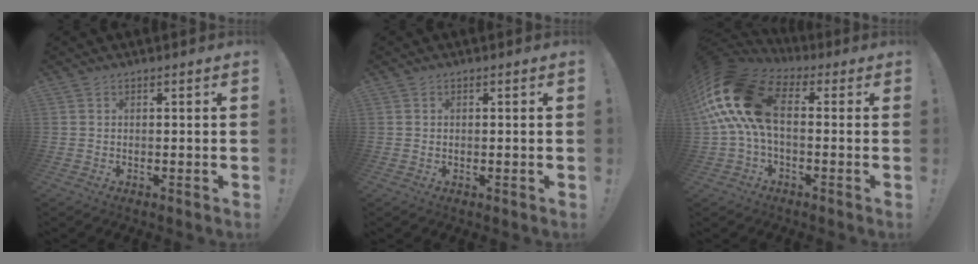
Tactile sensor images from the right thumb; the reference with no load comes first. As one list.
[{"total": 0.6, "force": [0.4, 0.5, -0.1], "torque": [0.002, 0.003, 0.006]}, {"total": 18.6, "force": [2.6, 10.5, 15.1], "torque": [-0.279, 0.009, 0.055]}]